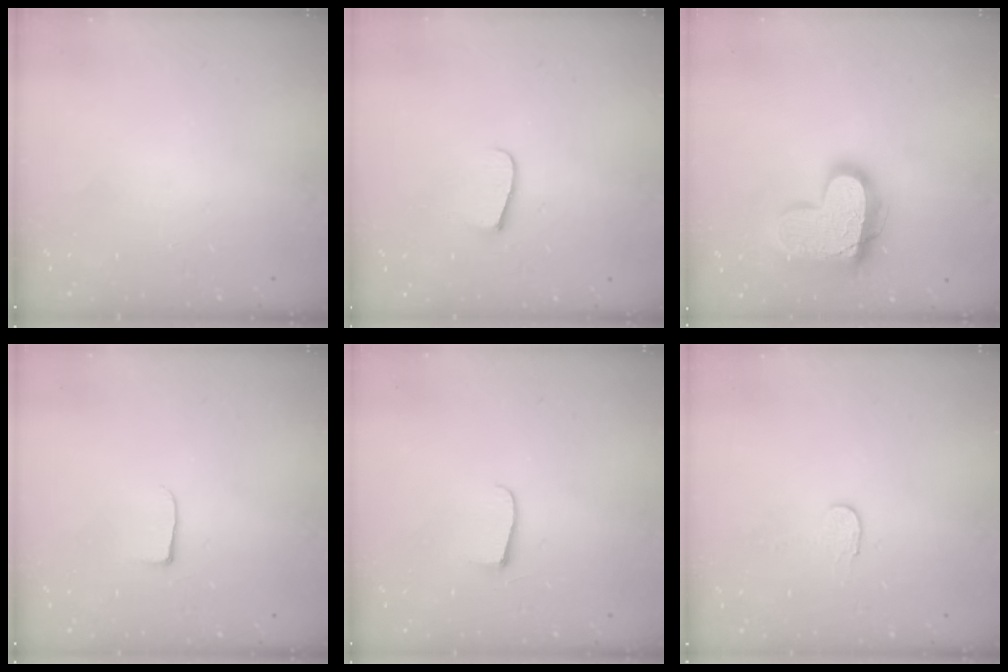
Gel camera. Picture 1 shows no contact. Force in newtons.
{"total": 7.7, "press": 7.7, "slide": 0.6}
{"total": 17.5, "press": 17.4, "slide": 1.3}
{"total": 3.8, "press": 3.8, "slide": 0.5}
{"total": 5.1, "press": 5.0, "slide": 0.6}
{"total": 3.2, "press": 3.2, "slide": 0.3}